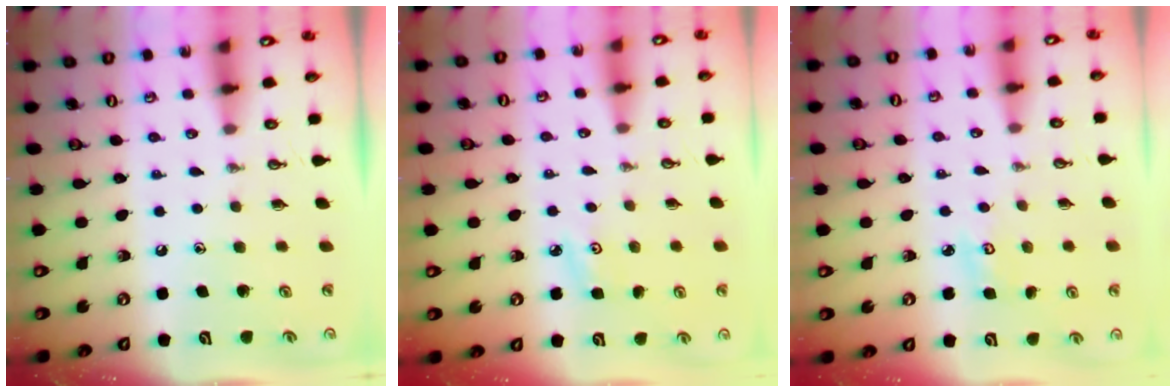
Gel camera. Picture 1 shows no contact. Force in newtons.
{"total": 3.5, "press": 3.4, "slide": 0.4}
{"total": 4.2, "press": 4.1, "slide": 0.5}